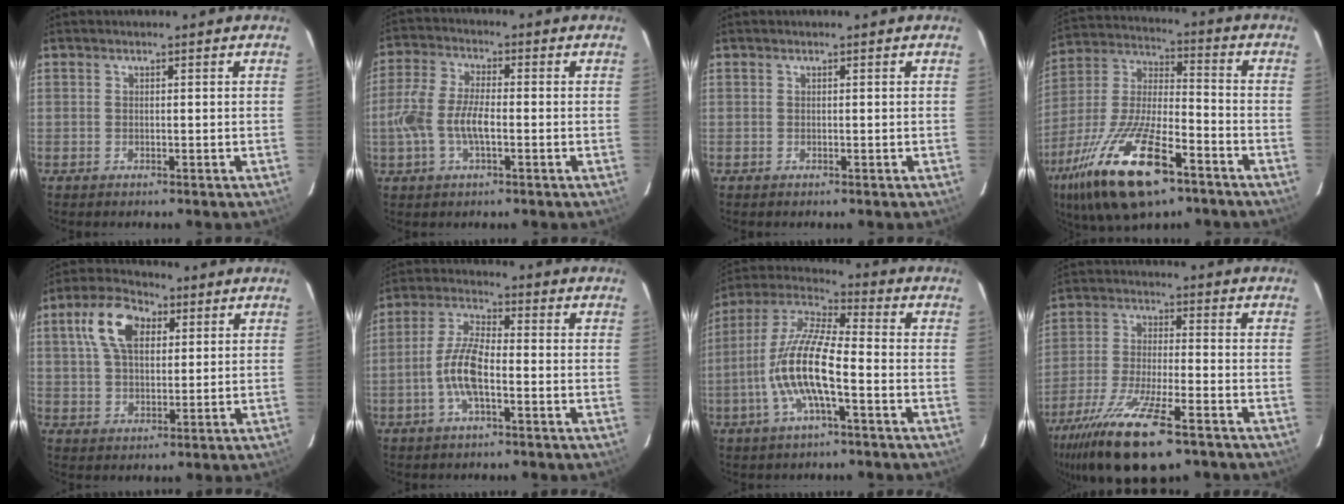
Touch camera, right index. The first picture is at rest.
{"total": 9.0, "force": [-2.0, 3.8, 7.9], "torque": [-0.170, 0.003, -0.039]}
{"total": 0.0}
{"total": 22.9, "force": [-13.1, 8.1, 17.0], "torque": [-0.346, -0.034, -0.238]}
{"total": 10.8, "force": [4.1, 6.3, 7.8], "torque": [-0.153, 0.031, 0.072]}
{"total": 8.4, "force": [-2.6, 2.7, 7.5], "torque": [-0.157, 0.005, -0.054]}
{"total": 14.3, "force": [-4.1, 3.2, 13.4], "torque": [-0.266, -0.002, -0.084]}
{"total": 17.9, "force": [-12.2, 4.2, 12.5], "torque": [-0.257, -0.052, -0.221]}